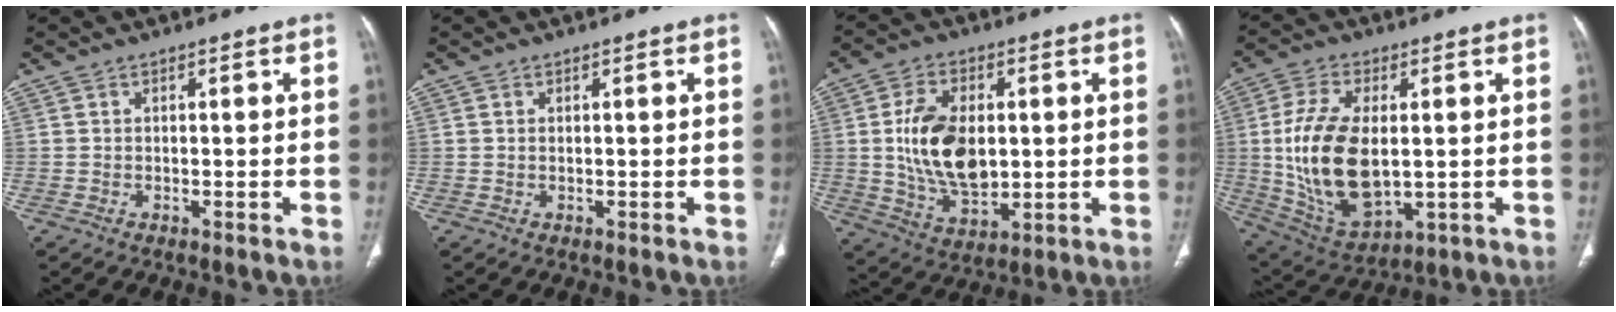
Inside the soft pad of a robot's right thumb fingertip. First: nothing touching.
{"total": 0.0}
{"total": 14.6, "force": [1.1, 8.9, 11.6], "torque": [-0.192, -0.010, 0.030]}
{"total": 18.0, "force": [0.3, 9.7, 15.1], "torque": [-0.294, -0.011, 0.023]}